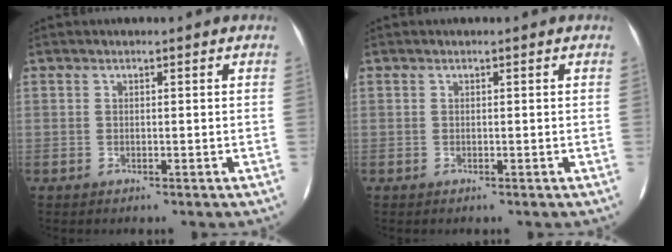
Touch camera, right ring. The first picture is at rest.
{"total": 0.0}